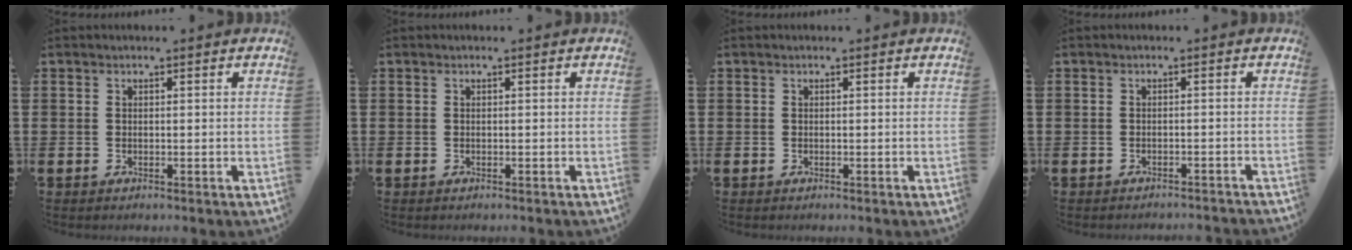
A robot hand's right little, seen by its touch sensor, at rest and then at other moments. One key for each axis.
{"total": 0.0}
{"total": 0.0}
{"total": 0.9, "fx": -0.9, "fy": -0.2, "fz": -0.1, "tx": 0.000, "ty": 0.003, "tz": -0.018}